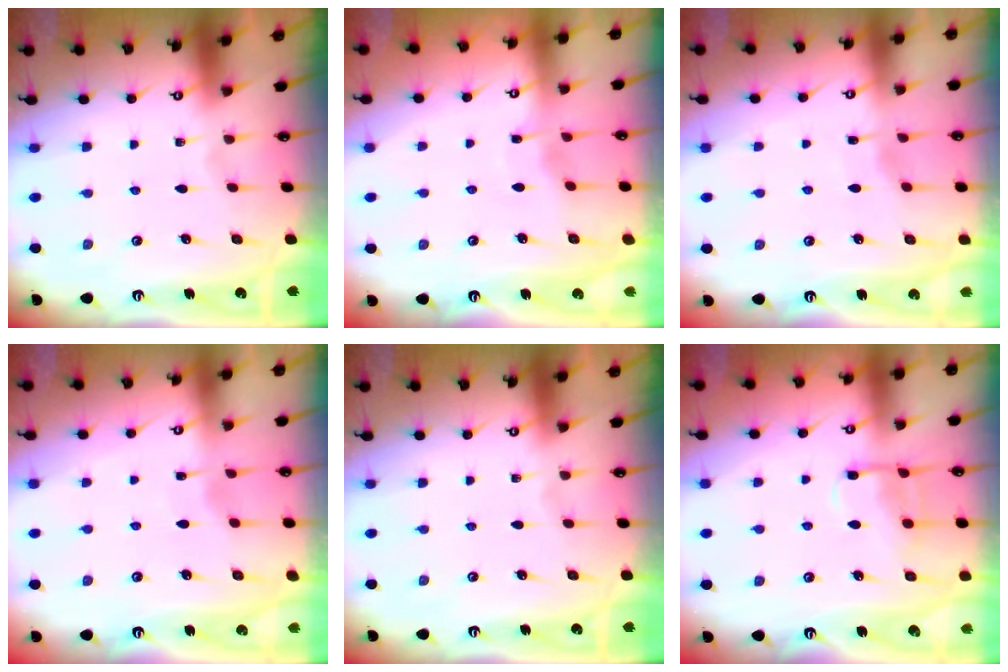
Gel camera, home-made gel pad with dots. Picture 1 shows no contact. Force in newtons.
{"total": 2.9, "press": 2.9, "slide": 0.3}
{"total": 2.6, "press": 2.6, "slide": 0.3}
{"total": 2.0, "press": 2.0, "slide": 0.3}
{"total": 0.0}
{"total": 8.8, "press": 8.7, "slide": 0.7}